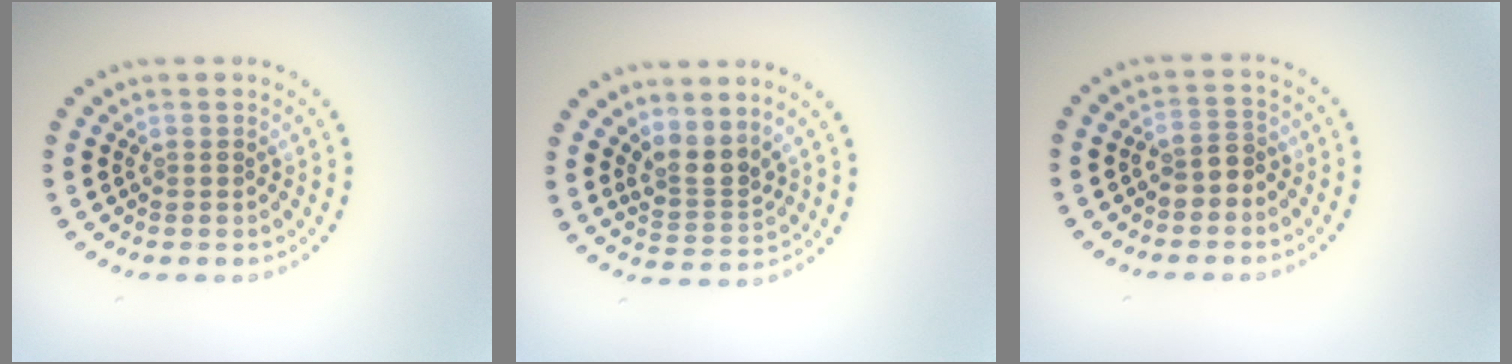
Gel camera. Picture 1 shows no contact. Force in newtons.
{"total": 2.6, "press": 1.8, "slide": 1.8}
{"total": 2.1, "press": 2.0, "slide": 0.8}